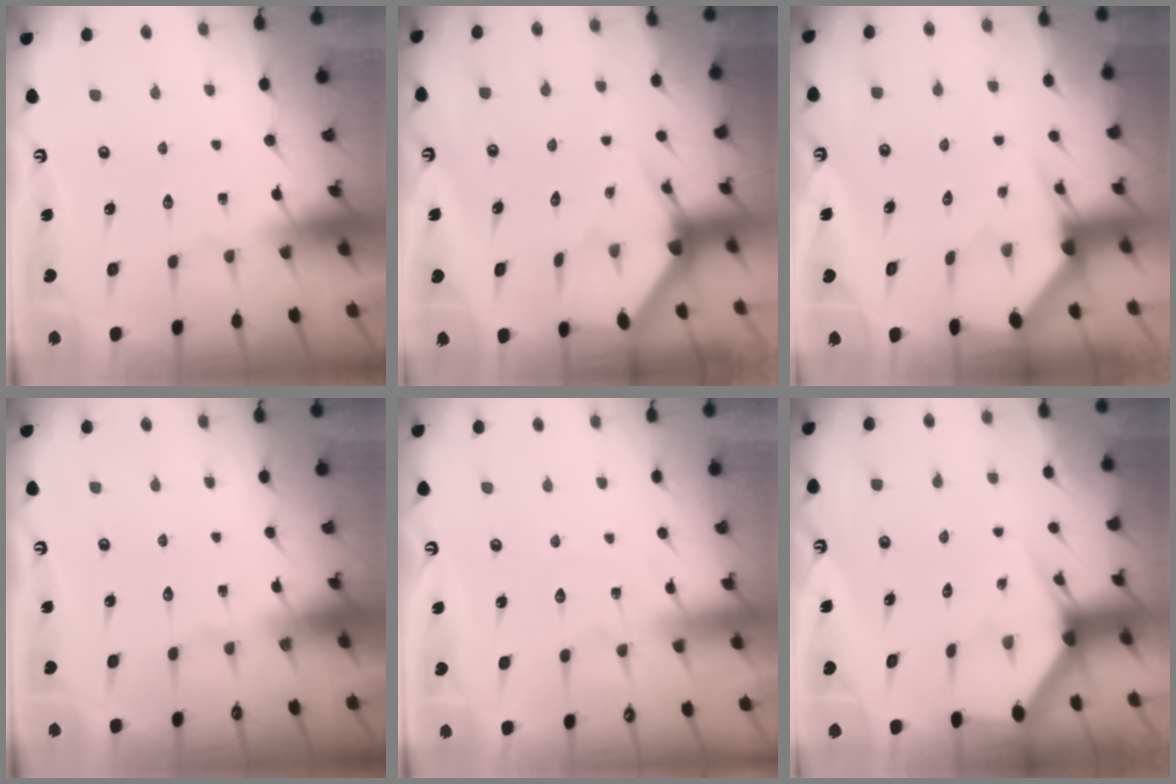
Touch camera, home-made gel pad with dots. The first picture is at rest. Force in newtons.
{"total": 2.3, "press": 2.3, "slide": 0.1}
{"total": 2.9, "press": 2.9, "slide": 0.2}
{"total": 0.0}
{"total": 2.7, "press": 2.7, "slide": 0.3}
{"total": 2.6, "press": 2.6, "slide": 0.0}